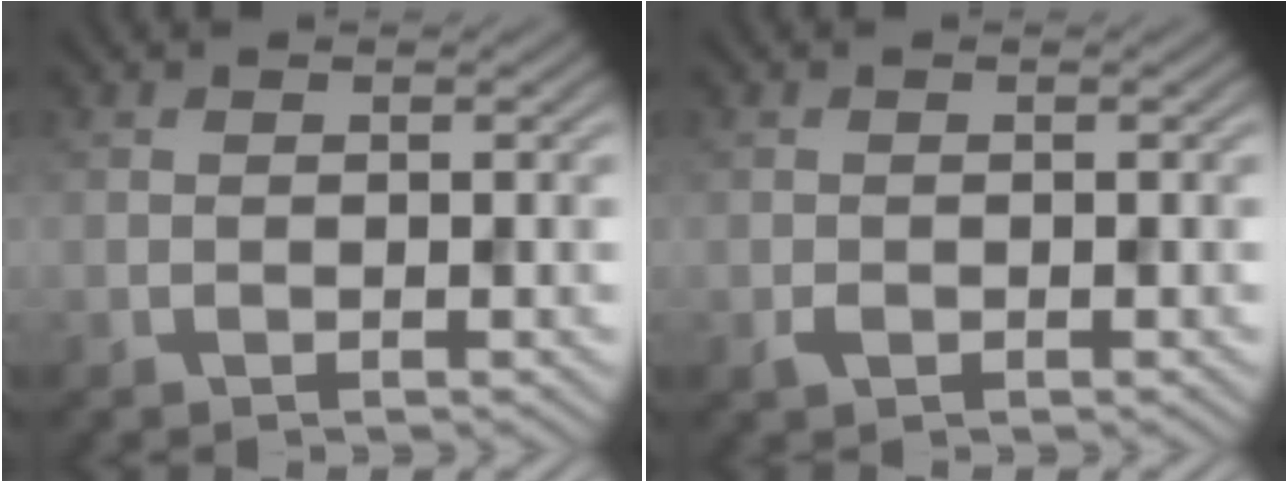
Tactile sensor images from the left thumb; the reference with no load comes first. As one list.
[{"total": 0.9, "force": [-0.4, 0.6, 0.5], "torque": [-0.010, -0.004, -0.008]}]